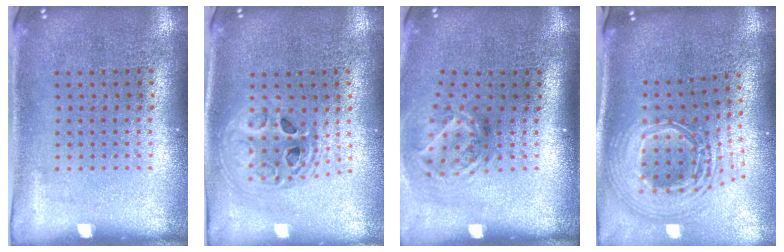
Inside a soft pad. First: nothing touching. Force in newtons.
{"total": 2.0, "press": 1.6, "slide": 1.2}
{"total": 1.9, "press": 1.3, "slide": 1.5}
{"total": 2.8, "press": 1.9, "slide": 2.0}